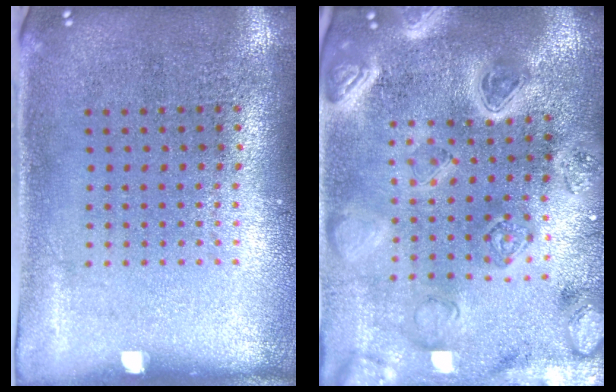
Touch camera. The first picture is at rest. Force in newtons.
{"total": 4.5, "press": 3.9, "slide": 2.2}